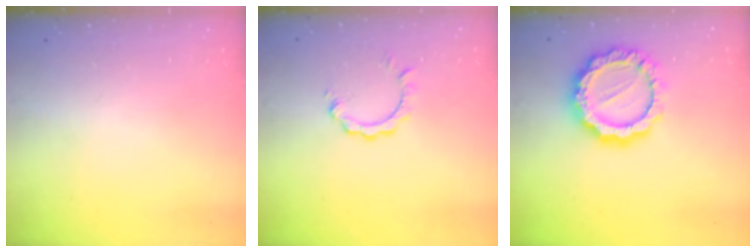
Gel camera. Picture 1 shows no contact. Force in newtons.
{"total": 3.7, "press": 3.7, "slide": 0.0}
{"total": 13.8, "press": 13.8, "slide": 0.9}